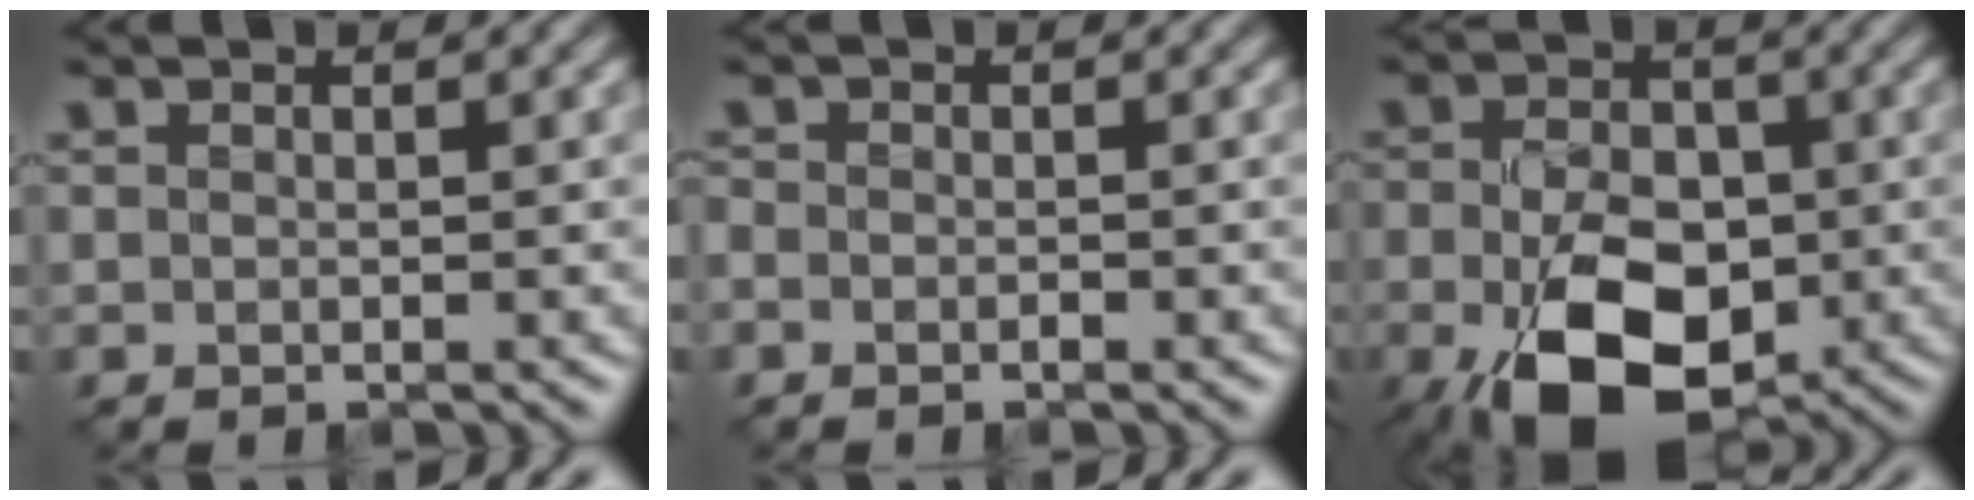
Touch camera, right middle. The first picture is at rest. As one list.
[{"total": 0.9, "force": [-0.7, 0.5, 0.2], "torque": [-0.011, -0.005, -0.014]}, {"total": 10.7, "force": [-4.2, 6.5, 7.4], "torque": [-0.146, -0.033, -0.066]}]